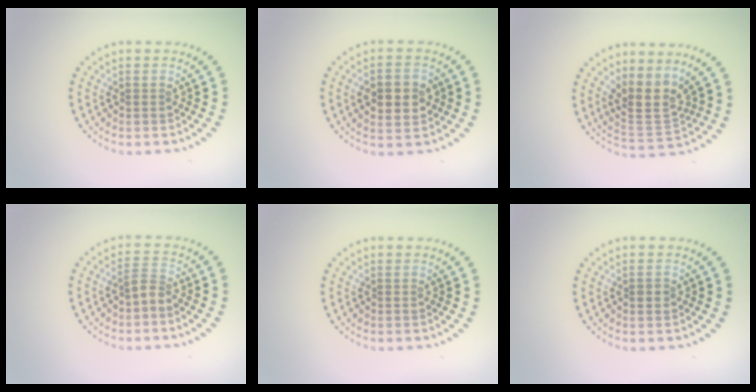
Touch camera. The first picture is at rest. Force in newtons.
{"total": 4.5, "press": 4.5, "slide": 0.1}
{"total": 3.8, "press": 3.3, "slide": 2.0}
{"total": 1.8, "press": 1.3, "slide": 1.2}
{"total": 0.0}
{"total": 1.2, "press": 1.2, "slide": 0.2}